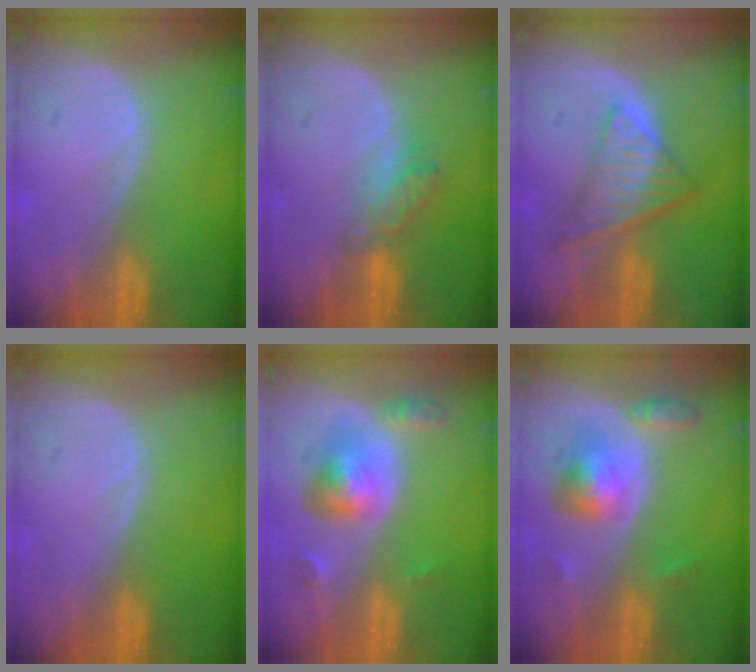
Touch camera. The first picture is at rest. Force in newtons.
{"total": 4.5, "press": 4.1, "slide": 1.9}
{"total": 7.4, "press": 6.2, "slide": 3.9}
{"total": 0.0}
{"total": 6.2, "press": 5.8, "slide": 2.3}
{"total": 5.6, "press": 5.6, "slide": 0.2}